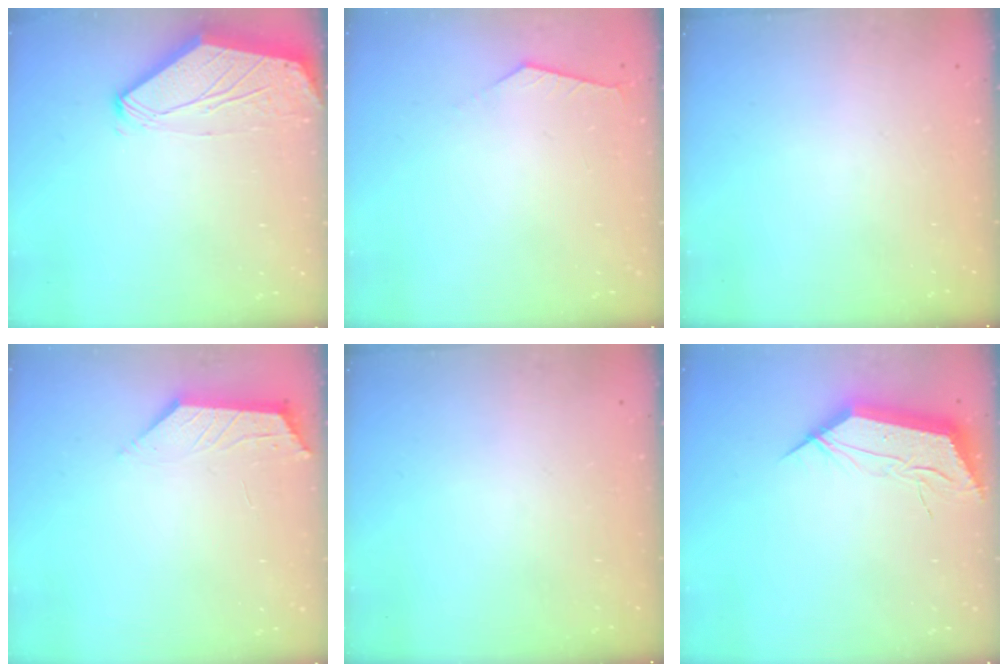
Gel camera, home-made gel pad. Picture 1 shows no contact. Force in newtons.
{"total": 2.9, "press": 2.9, "slide": 0.5}
{"total": 0.0}
{"total": 1.9, "press": 1.9, "slide": 0.4}
{"total": 0.0}
{"total": 13.1, "press": 13.1, "slide": 0.7}